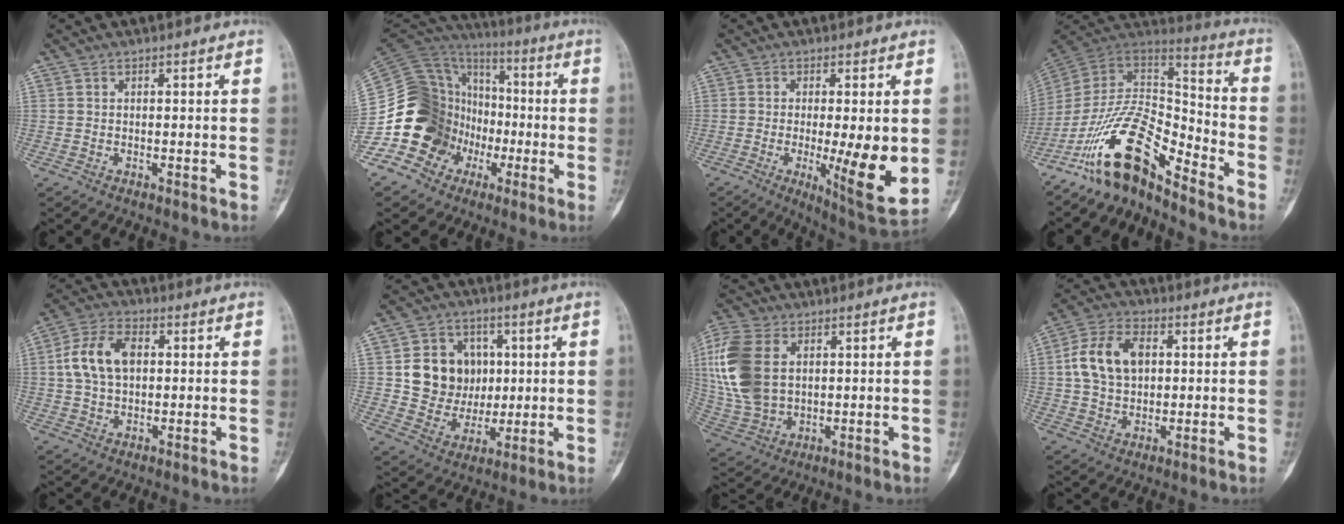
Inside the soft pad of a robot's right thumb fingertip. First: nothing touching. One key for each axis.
{"total": 21.4, "fx": -6.2, "fy": 18.2, "fz": 9.5, "tx": -0.154, "ty": 0.094, "tz": -0.105}
{"total": 11.8, "fx": -1.4, "fy": 2.3, "fz": 11.5, "tx": -0.163, "ty": -0.029, "tz": -0.016}
{"total": 17.3, "fx": -11.9, "fy": 6.3, "fz": 10.9, "tx": -0.173, "ty": 0.101, "tz": -0.219}
{"total": 10.1, "fx": 1.5, "fy": 6.4, "fz": 7.6, "tx": -0.143, "ty": 0.016, "tz": 0.027}
{"total": 12.9, "fx": 1.9, "fy": 11.4, "fz": 5.7, "tx": -0.041, "ty": 0.000, "tz": 0.045}
{"total": 17.7, "fx": 3.8, "fy": 11.8, "fz": 12.6, "tx": -0.293, "ty": -0.007, "tz": 0.083}
{"total": 11.1, "fx": 1.7, "fy": 7.4, "fz": 8.0, "tx": -0.140, "ty": 0.013, "tz": 0.028}